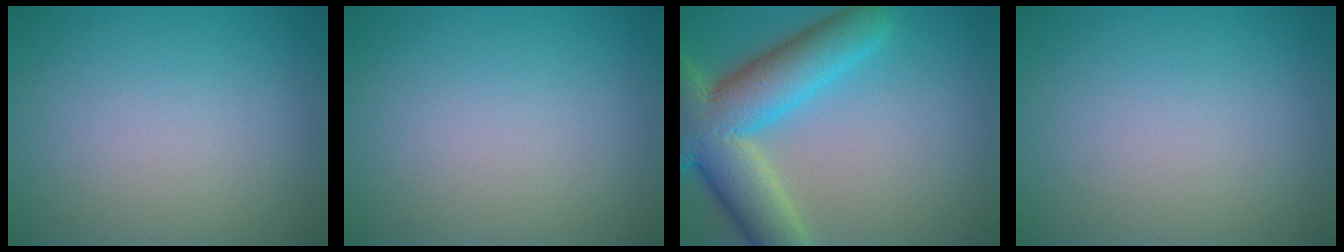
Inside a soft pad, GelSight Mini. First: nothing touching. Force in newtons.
{"total": 0.0}
{"total": 10.2, "press": 10.2, "slide": 0.6}
{"total": 0.0}